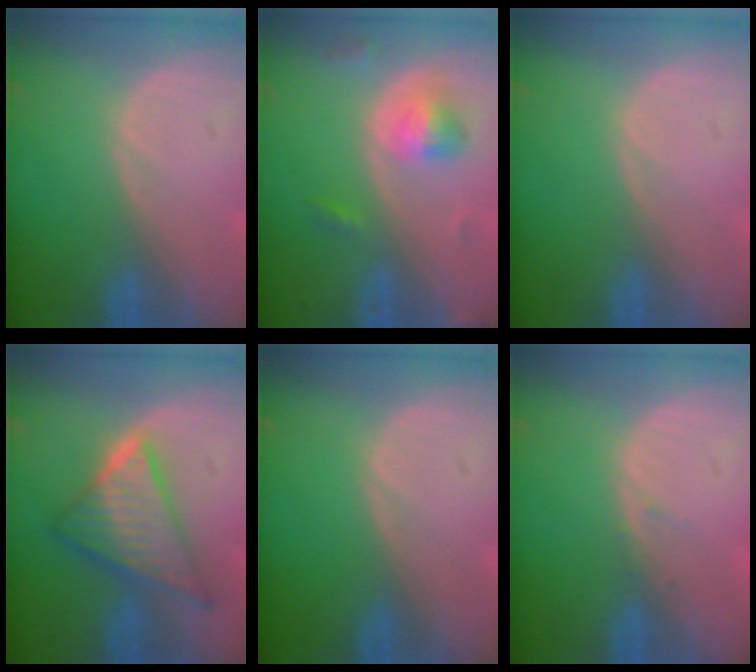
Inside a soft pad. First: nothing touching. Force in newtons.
{"total": 4.8, "press": 4.8, "slide": 0.7}
{"total": 0.0}
{"total": 9.2, "press": 9.1, "slide": 0.6}
{"total": 0.0}
{"total": 0.7, "press": 0.4, "slide": 0.5}